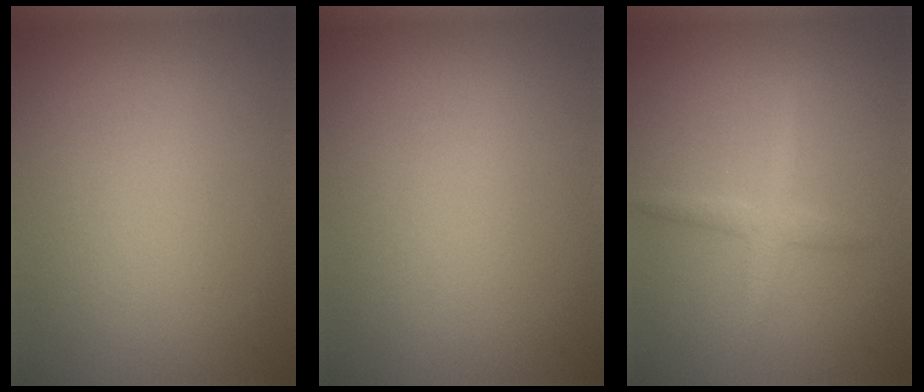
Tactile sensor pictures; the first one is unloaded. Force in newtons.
{"total": 0.0}
{"total": 2.0, "press": 2.0, "slide": 0.1}